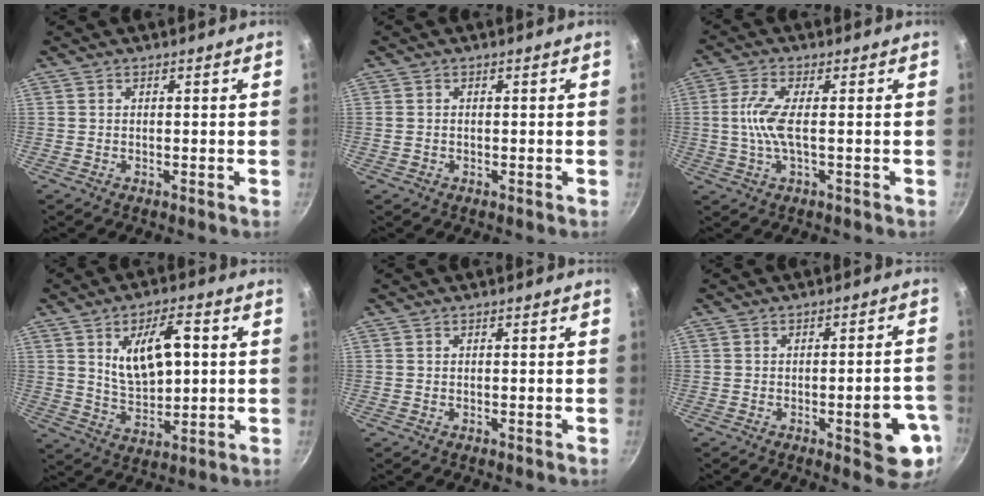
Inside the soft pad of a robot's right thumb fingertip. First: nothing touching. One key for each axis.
{"total": 1.0, "fx": -0.2, "fy": 0.8, "fz": 0.5, "tx": -0.009, "ty": 0.002, "tz": -0.003}
{"total": 6.3, "fx": -0.2, "fy": 1.4, "fz": 6.1, "tx": -0.146, "ty": 0.003, "tz": -0.006}
{"total": 12.1, "fx": 2.7, "fy": 6.0, "fz": 10.1, "tx": -0.152, "ty": -0.009, "tz": 0.057}
{"total": 0.0}
{"total": 10.0, "fx": -3.3, "fy": 3.2, "fz": 8.9, "tx": -0.082, "ty": 0.017, "tz": -0.038}